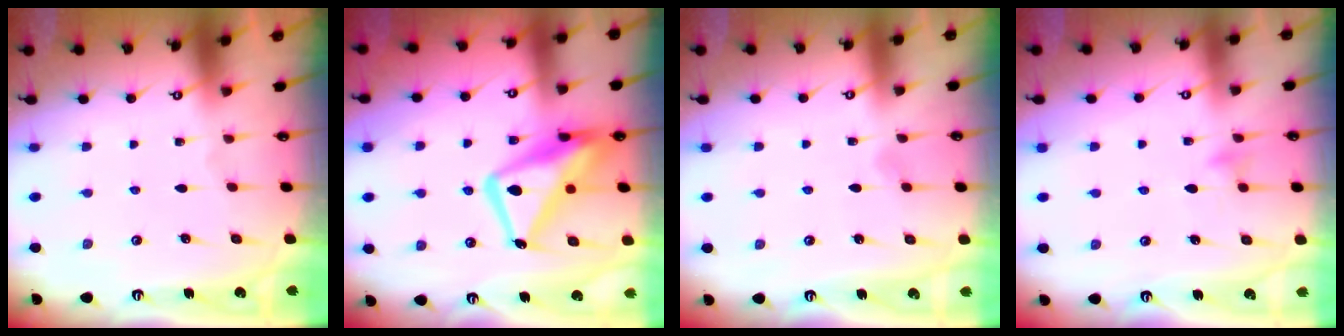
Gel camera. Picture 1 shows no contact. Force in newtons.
{"total": 15.3, "press": 15.3, "slide": 1.4}
{"total": 4.6, "press": 4.6, "slide": 0.2}
{"total": 6.3, "press": 6.3, "slide": 0.4}